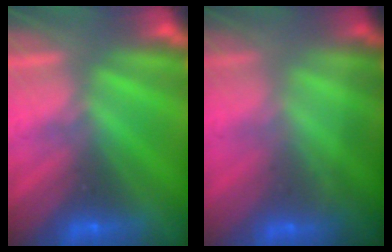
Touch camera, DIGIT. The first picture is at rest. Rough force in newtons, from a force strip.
{"total": 1.5}